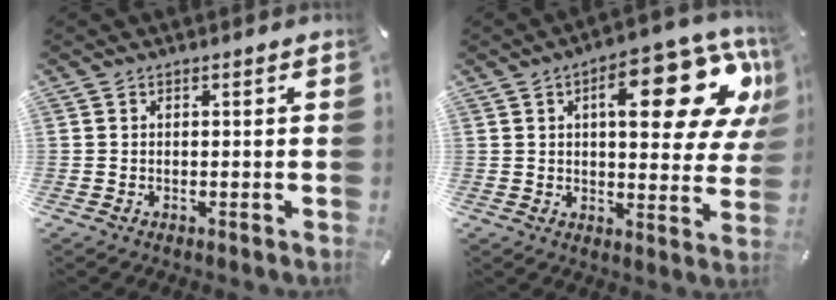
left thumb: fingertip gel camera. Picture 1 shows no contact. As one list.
[{"total": 20.3, "force": [8.3, 8.8, 16.3], "torque": [-0.204, -0.046, 0.124]}]